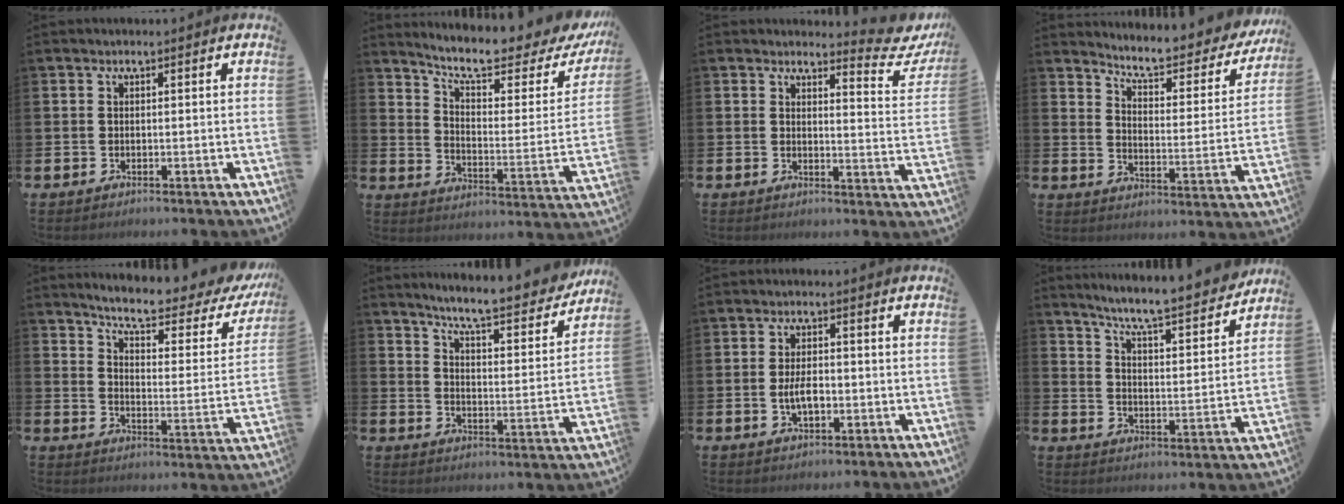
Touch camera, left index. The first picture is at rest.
{"total": 8.9, "force": [7.6, 1.7, 4.3], "torque": [-0.095, -0.058, 0.124]}
{"total": 3.9, "force": [3.6, 0.8, 1.1], "torque": [-0.006, -0.035, 0.052]}
{"total": 6.3, "force": [5.8, 1.2, 2.2], "torque": [-0.067, -0.043, 0.093]}
{"total": 6.7, "force": [5.8, 1.1, 3.1], "torque": [-0.075, -0.047, 0.089]}
{"total": 7.4, "force": [7.0, 0.4, 2.4], "torque": [-0.065, -0.060, 0.114]}
{"total": 3.8, "force": [-0.6, 1.9, 3.2], "torque": [-0.050, 0.001, -0.013]}
{"total": 7.5, "force": [7.0, 0.1, 2.7], "torque": [-0.076, -0.058, 0.116]}